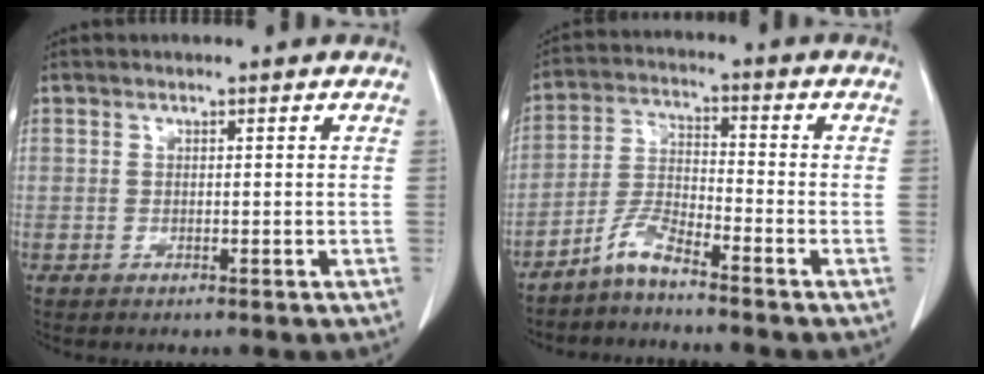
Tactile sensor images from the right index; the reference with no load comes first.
{"total": 5.0, "force": [-4.2, 0.4, 2.6], "torque": [-0.059, -0.012, -0.088]}